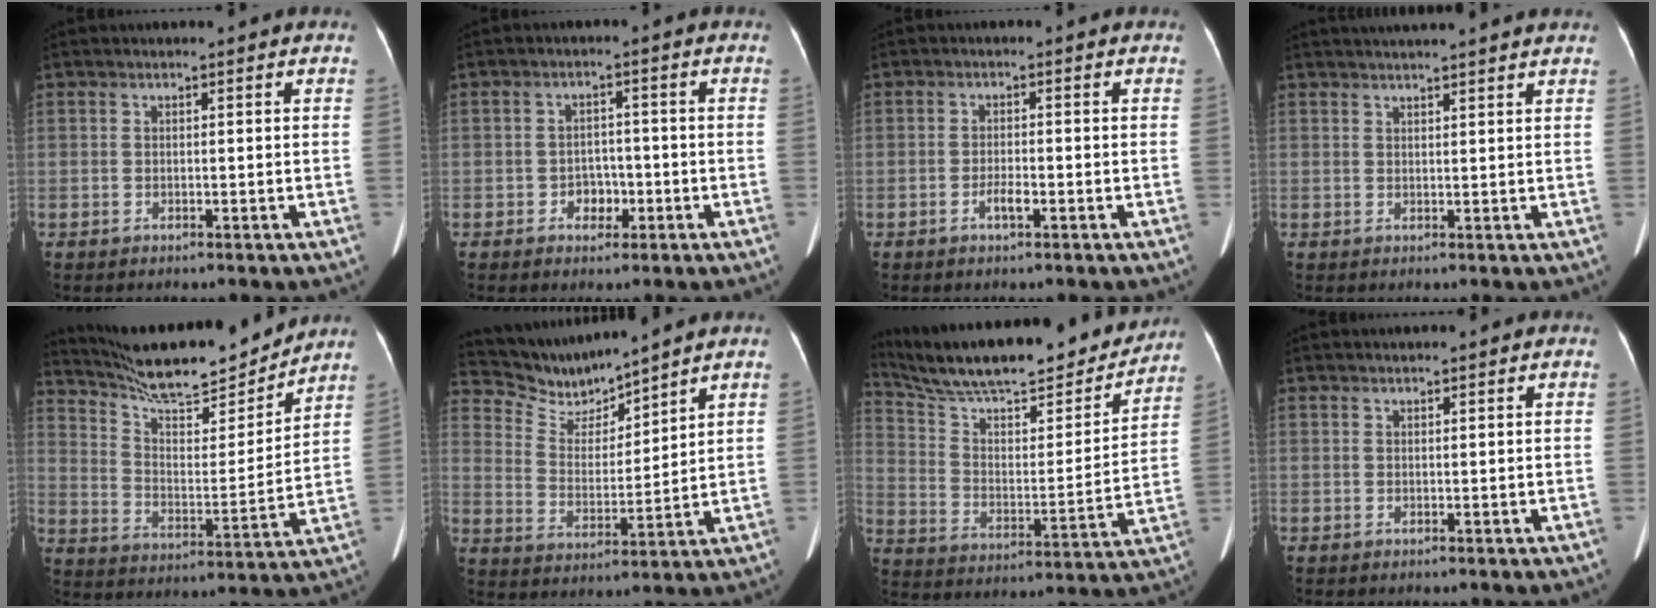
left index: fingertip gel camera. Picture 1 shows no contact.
{"total": 3.0, "force": [-1.3, 2.3, 1.6], "torque": [-0.020, 0.007, -0.016]}
{"total": 1.8, "force": [-0.9, 0.4, 1.5], "torque": [-0.029, 0.001, -0.015]}
{"total": 9.8, "force": [8.9, -0.3, 4.0], "torque": [-0.060, 0.029, 0.106]}
{"total": 17.8, "force": [16.4, 2.0, 6.6], "torque": [-0.119, -0.013, 0.261]}
{"total": 7.8, "force": [7.8, 0.0, 0.2], "torque": [-0.022, -0.002, 0.169]}
{"total": 26.4, "force": [23.0, 4.8, 12.1], "torque": [-0.204, -0.007, 0.340]}
{"total": 0.8, "force": [0.7, 0.0, 0.2], "torque": [-0.007, 0.014, 0.016]}